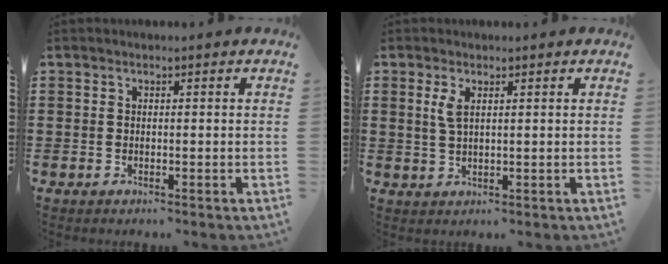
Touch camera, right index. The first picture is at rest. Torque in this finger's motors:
{"motor_torque": [0.58, 0.32, 0.09, 0.04]}